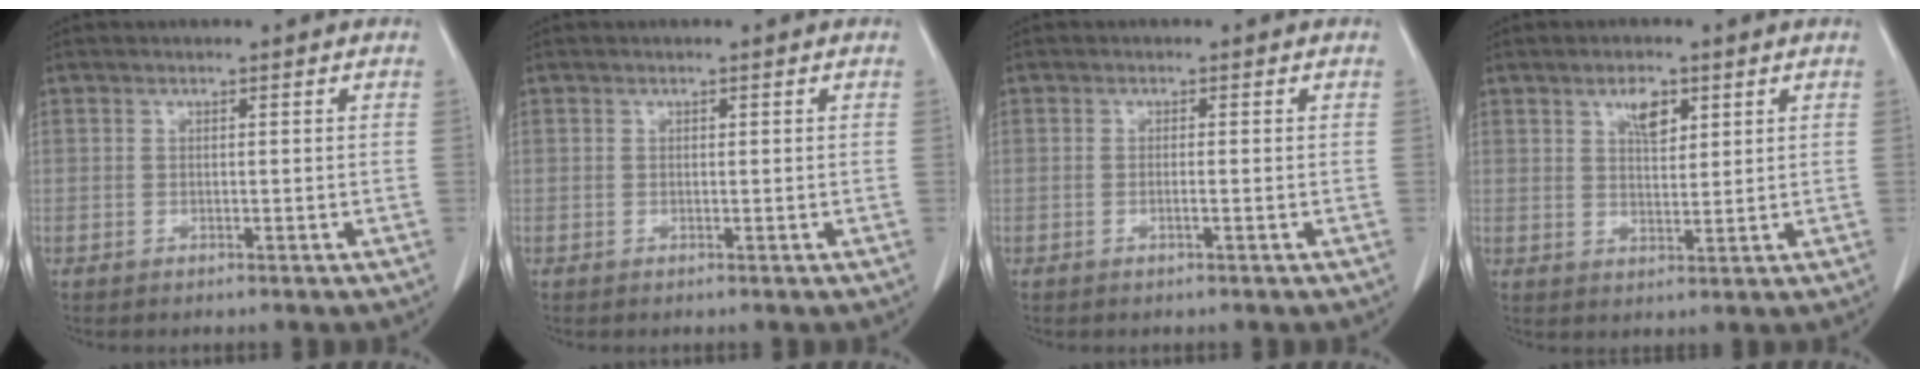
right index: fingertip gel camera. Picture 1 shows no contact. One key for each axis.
{"total": 0.0}
{"total": 0.9, "fx": -0.3, "fy": -0.1, "fz": 0.8, "tx": -0.016, "ty": 0.000, "tz": -0.005}
{"total": 4.1, "fx": 2.2, "fy": 1.8, "fz": 3.0, "tx": -0.053, "ty": 0.000, "tz": 0.039}